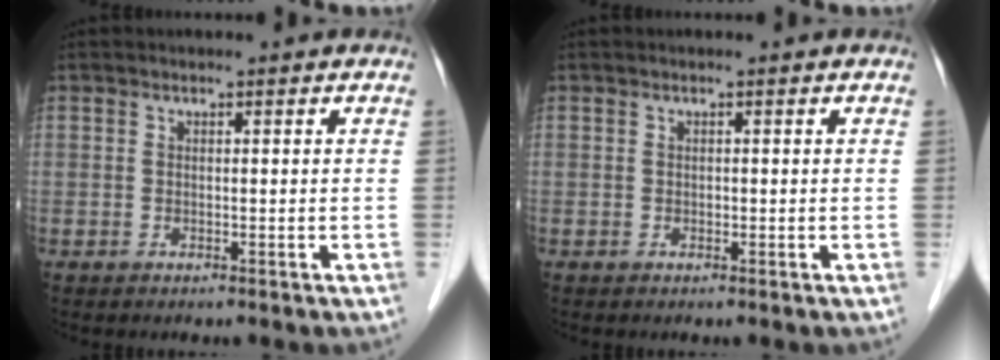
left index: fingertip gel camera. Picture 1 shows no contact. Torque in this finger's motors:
{"motor_torque": [0.07, 0.00, 0.01, -0.01]}